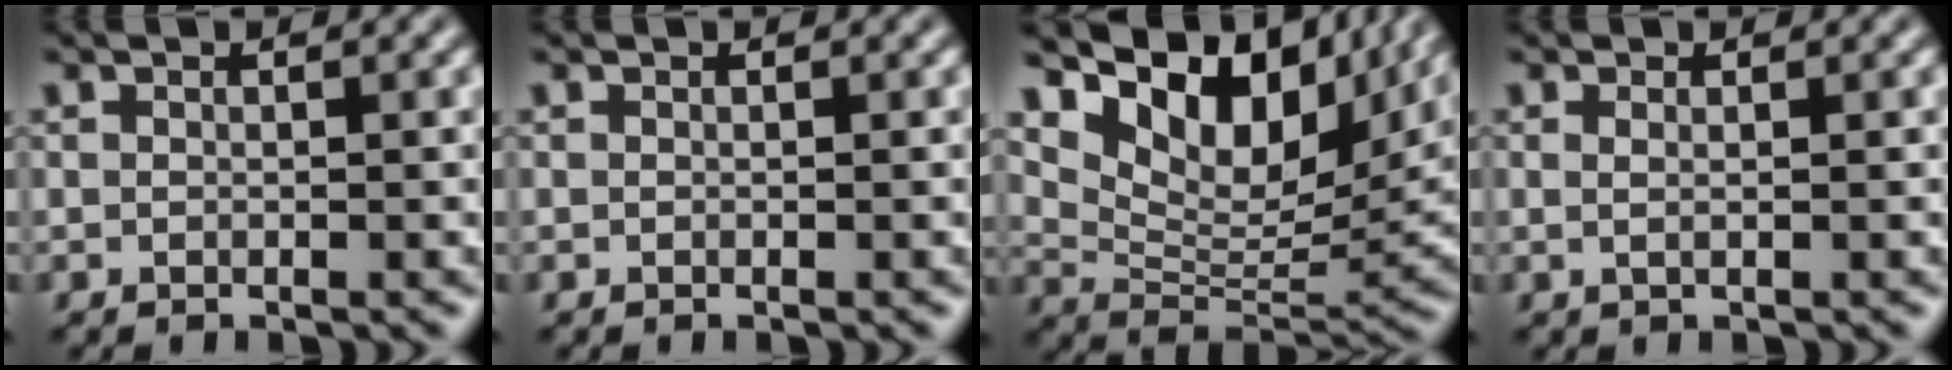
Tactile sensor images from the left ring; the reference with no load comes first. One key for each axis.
{"total": 0.0}
{"total": 12.9, "fx": 7.6, "fy": 6.4, "fz": 8.2, "tx": -0.144, "ty": 0.004, "tz": 0.144}
{"total": 0.7, "fx": 0.3, "fy": 0.2, "fz": 0.6, "tx": -0.012, "ty": -0.004, "tz": 0.002}